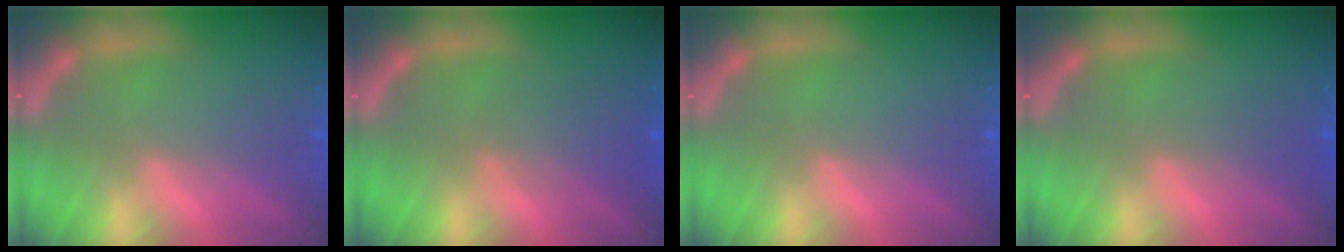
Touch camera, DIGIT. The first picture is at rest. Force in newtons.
{"total": 3.0}
{"total": 0.0}
{"total": 1.5}